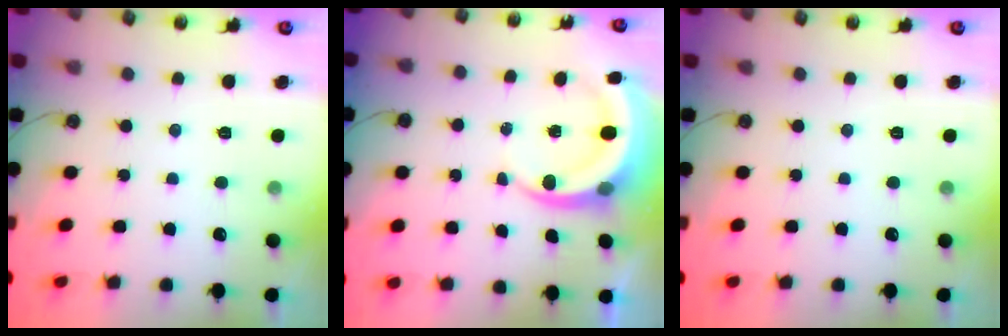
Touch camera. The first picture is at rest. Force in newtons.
{"total": 6.0, "press": 6.0, "slide": 0.3}
{"total": 0.0}